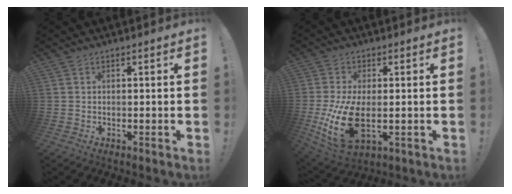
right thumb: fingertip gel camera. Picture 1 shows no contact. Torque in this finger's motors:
{"motor_torque": [2.22, 2.46, 2.10, -0.48, 0.44]}